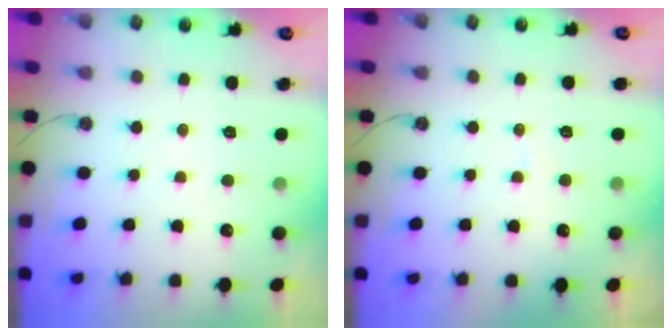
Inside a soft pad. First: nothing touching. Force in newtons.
{"total": 4.6, "press": 4.6, "slide": 0.4}